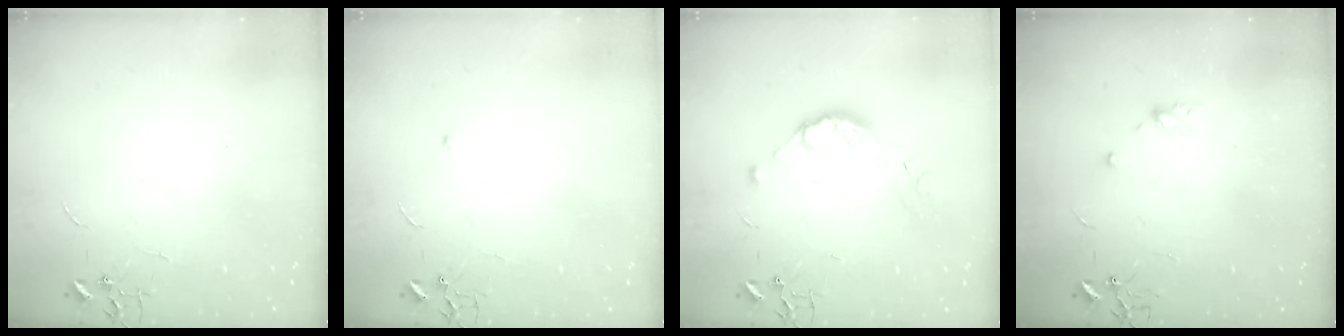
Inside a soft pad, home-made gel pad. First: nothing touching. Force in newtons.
{"total": 3.4, "press": 3.4, "slide": 0.7}
{"total": 9.2, "press": 9.2, "slide": 0.7}
{"total": 5.0, "press": 4.6, "slide": 1.8}